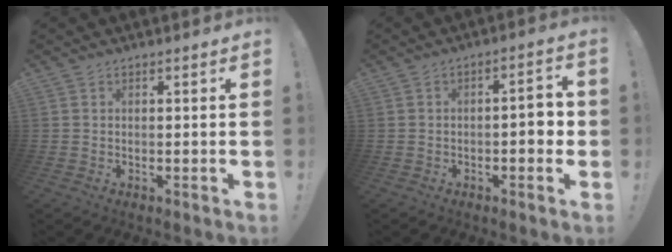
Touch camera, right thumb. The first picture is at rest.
{"total": 5.6, "force": [-1.2, 2.0, 5.1], "torque": [-0.072, 0.007, -0.022]}